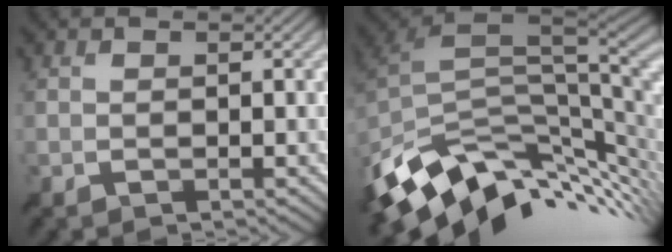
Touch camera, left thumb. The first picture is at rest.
{"total": 12.9, "force": [-3.8, 7.8, 9.5], "torque": [-0.200, -0.024, -0.058]}